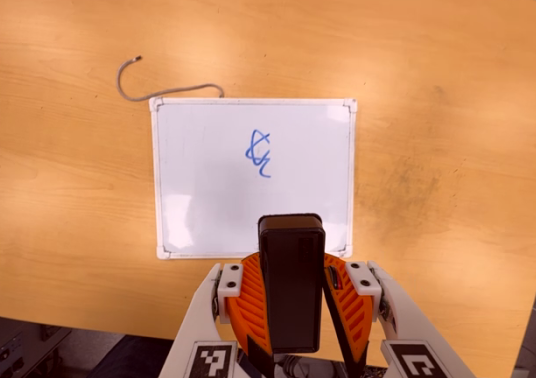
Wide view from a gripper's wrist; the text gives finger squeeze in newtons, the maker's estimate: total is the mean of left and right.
{"total": 9.2, "left": 9.1, "right": 9.2}